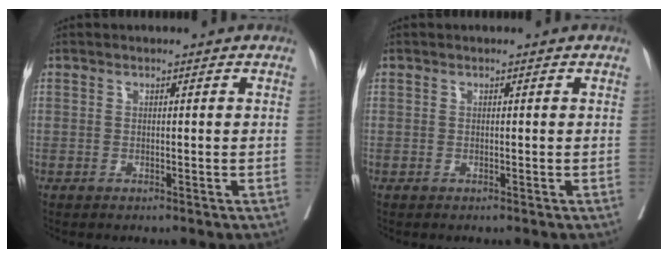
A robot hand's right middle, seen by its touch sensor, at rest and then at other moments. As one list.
[{"total": 0.0}]